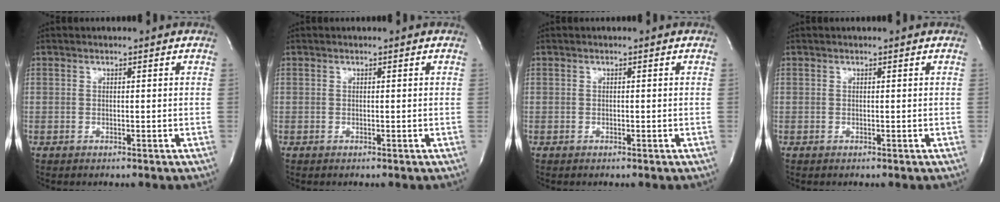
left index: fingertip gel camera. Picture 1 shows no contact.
{"total": 0.0}
{"total": 0.0}
{"total": 0.0}